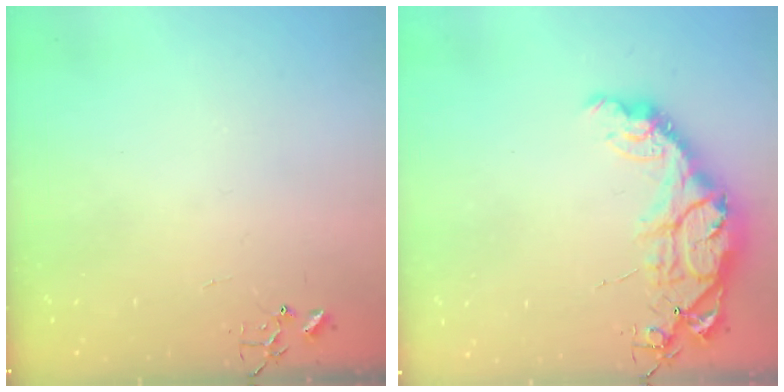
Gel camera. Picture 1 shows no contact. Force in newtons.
{"total": 14.8, "press": 14.8, "slide": 1.2}